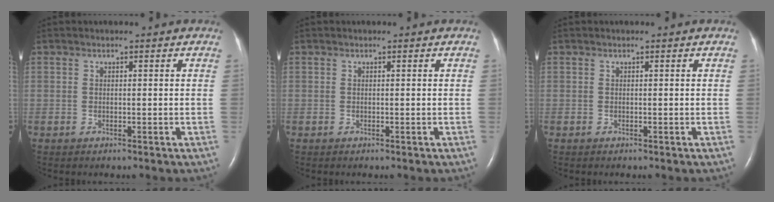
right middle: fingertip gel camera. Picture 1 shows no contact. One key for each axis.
{"total": 0.0}
{"total": 0.0}